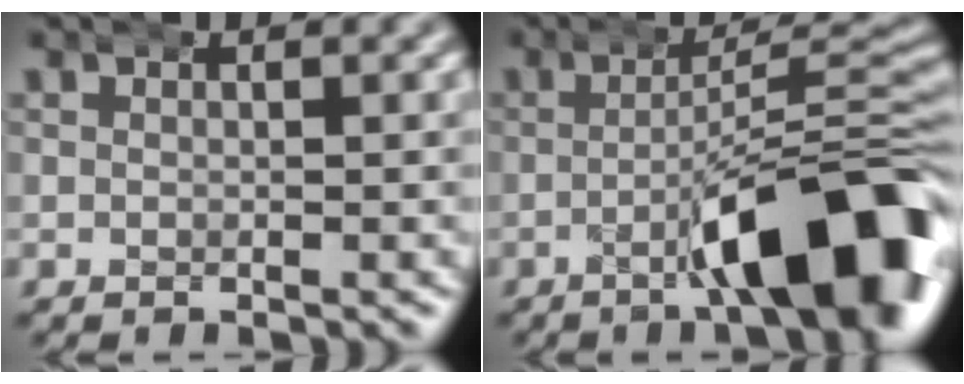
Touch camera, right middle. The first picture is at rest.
{"total": 10.2, "force": [-4.7, 2.4, 8.7], "torque": [-0.120, 0.008, -0.076]}